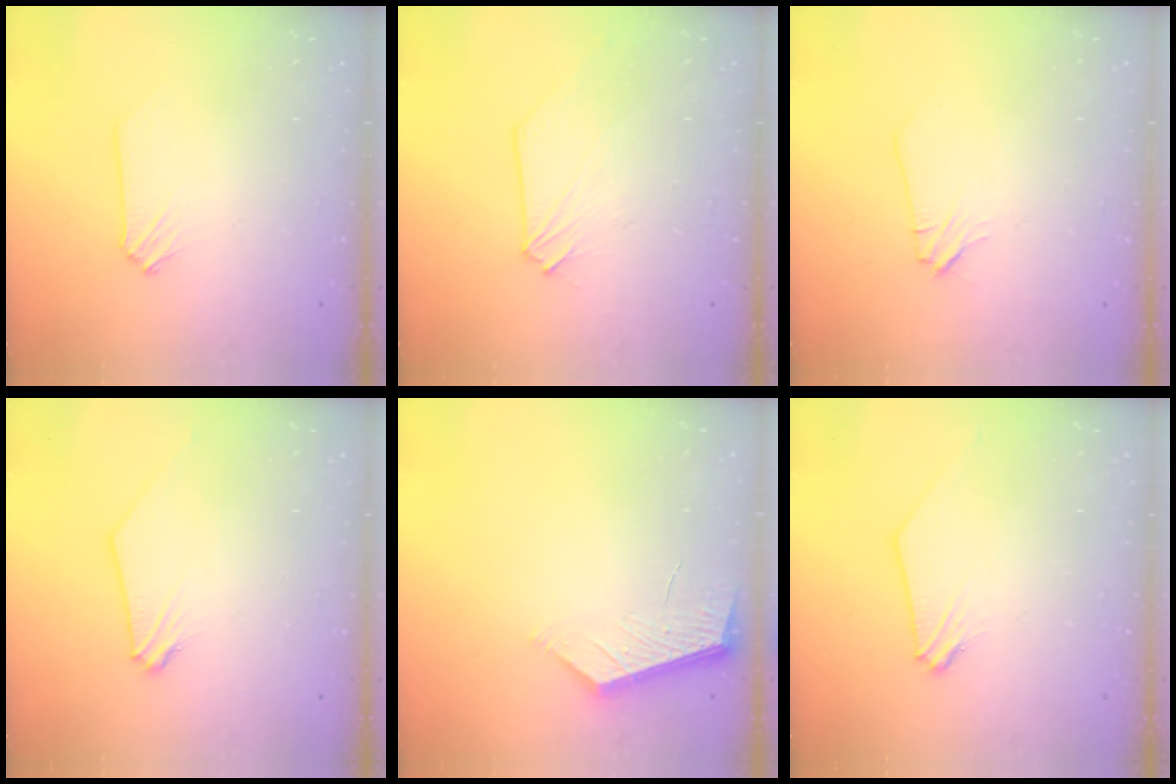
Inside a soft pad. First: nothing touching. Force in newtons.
{"total": 0.0}
{"total": 1.1, "press": 1.1, "slide": 0.1}
{"total": 0.0}
{"total": 4.6, "press": 4.6, "slide": 0.5}
{"total": 0.7, "press": 0.7, "slide": 0.2}